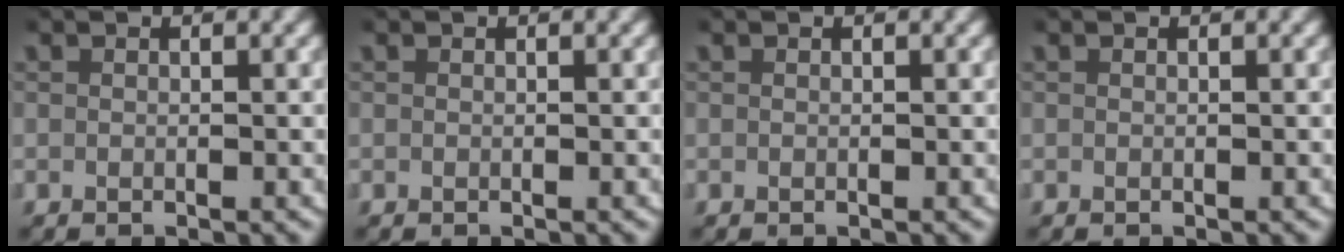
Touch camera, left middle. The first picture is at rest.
{"total": 0.0}
{"total": 0.0}
{"total": 0.0}